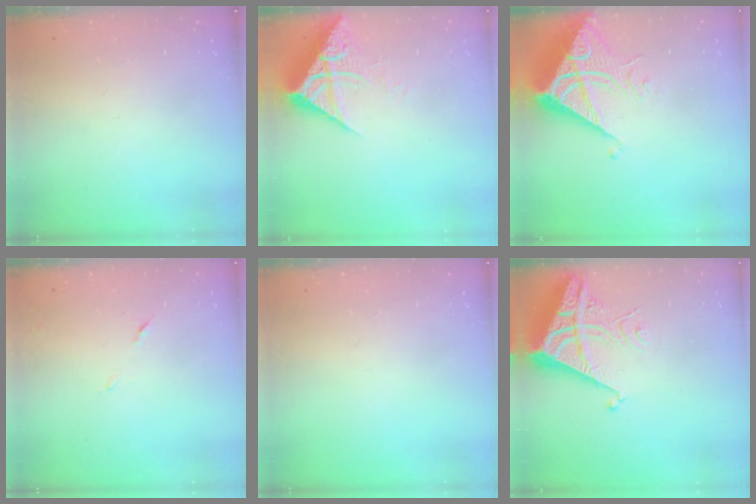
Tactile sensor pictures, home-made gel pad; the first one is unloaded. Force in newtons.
{"total": 7.2, "press": 7.1, "slide": 0.9}
{"total": 9.8, "press": 9.8, "slide": 1.0}
{"total": 6.1, "press": 6.1, "slide": 0.6}
{"total": 0.0}
{"total": 7.0, "press": 6.9, "slide": 0.7}